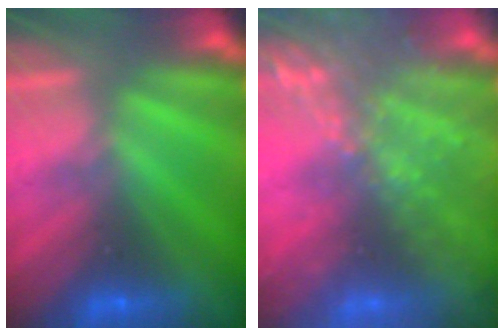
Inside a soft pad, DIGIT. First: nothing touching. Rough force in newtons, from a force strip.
{"total": 8.2}